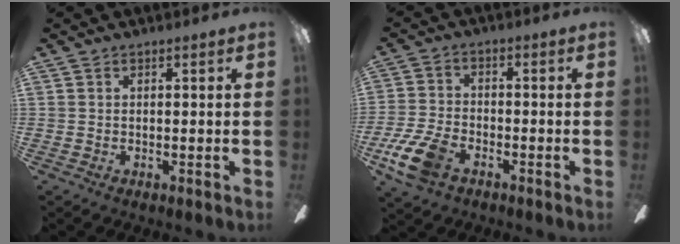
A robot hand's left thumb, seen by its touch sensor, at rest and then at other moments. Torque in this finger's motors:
{"motor_torque": [-0.10, 0.20, 0.05, 0.10, 0.14]}